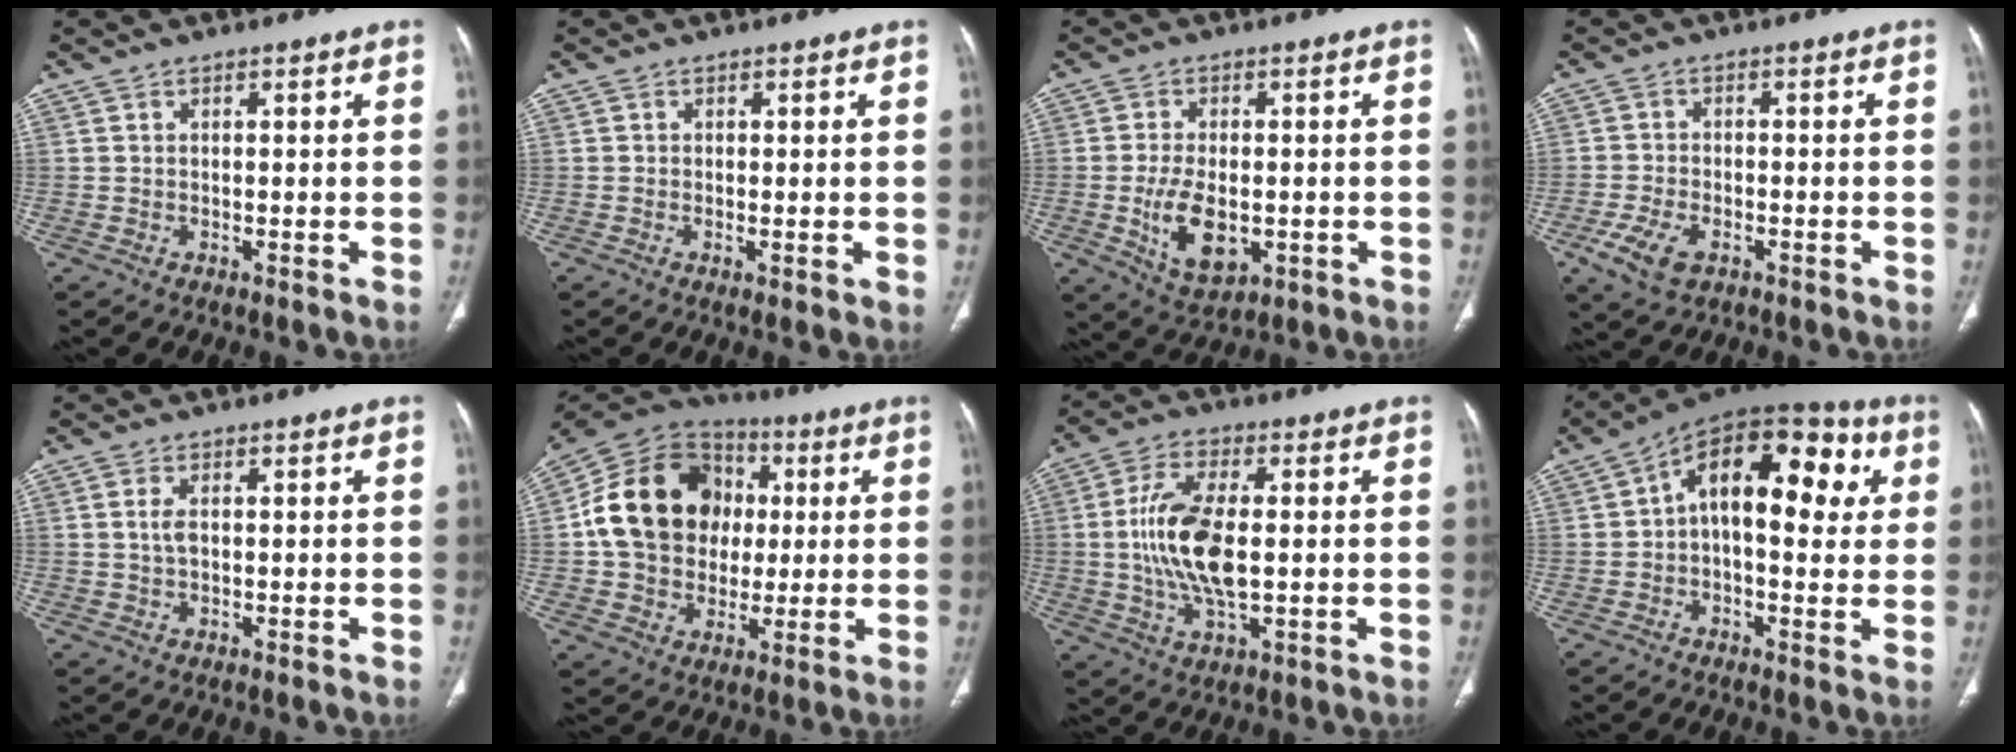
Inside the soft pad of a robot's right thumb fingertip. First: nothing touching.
{"total": 1.2, "force": [-0.1, 0.4, 1.2], "torque": [-0.024, -0.005, -0.003]}
{"total": 9.7, "force": [-2.0, 5.5, 7.7], "torque": [-0.131, -0.007, -0.020]}
{"total": 6.9, "force": [-3.2, 3.9, 4.7], "torque": [-0.100, 0.005, -0.055]}
{"total": 2.5, "force": [0.3, 1.4, 2.1], "torque": [-0.047, 0.002, 0.007]}
{"total": 20.4, "force": [2.0, 16.5, 11.8], "torque": [-0.190, 0.024, 0.035]}
{"total": 13.7, "force": [0.0, 6.1, 12.2], "torque": [-0.250, 0.001, 0.001]}
{"total": 19.6, "force": [3.7, 10.6, 16.1], "torque": [-0.195, 0.036, 0.041]}